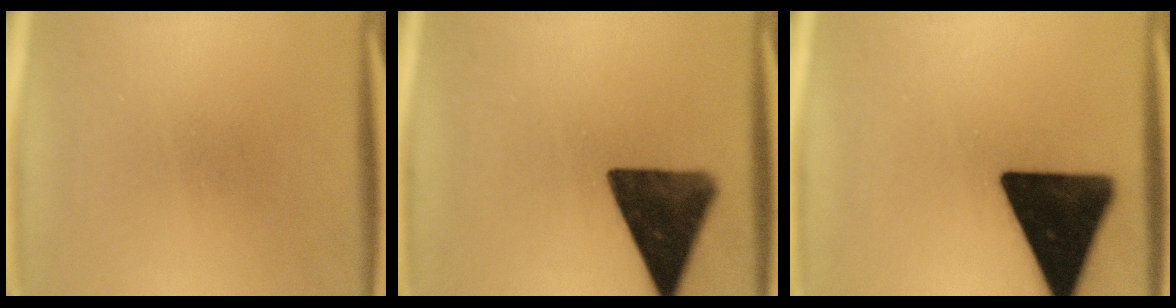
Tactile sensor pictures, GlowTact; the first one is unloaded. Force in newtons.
{"total": 13.4}
{"total": 19.5}